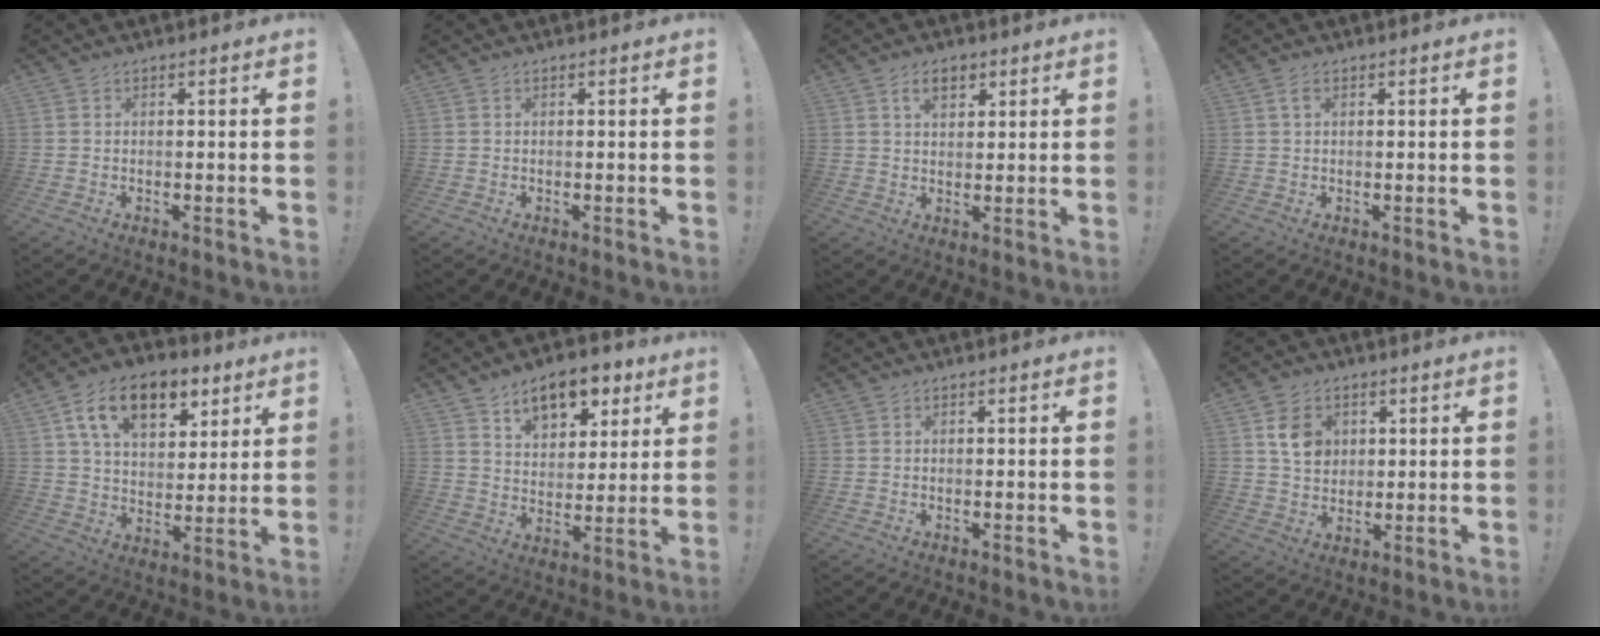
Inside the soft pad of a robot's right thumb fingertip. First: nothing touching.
{"total": 0.0}
{"total": 5.3, "force": [2.6, 3.2, 3.2], "torque": [-0.044, -0.001, 0.045]}
{"total": 2.2, "force": [1.1, 1.1, 1.6], "torque": [-0.026, 0.001, 0.019]}
{"total": 16.7, "force": [8.4, 10.3, 10.1], "torque": [-0.158, -0.029, 0.152]}
{"total": 11.9, "force": [7.3, 6.9, 6.4], "torque": [-0.090, -0.039, 0.131]}
{"total": 0.0}
{"total": 8.6, "force": [3.0, 7.0, 3.9], "torque": [-0.048, -0.004, 0.058]}